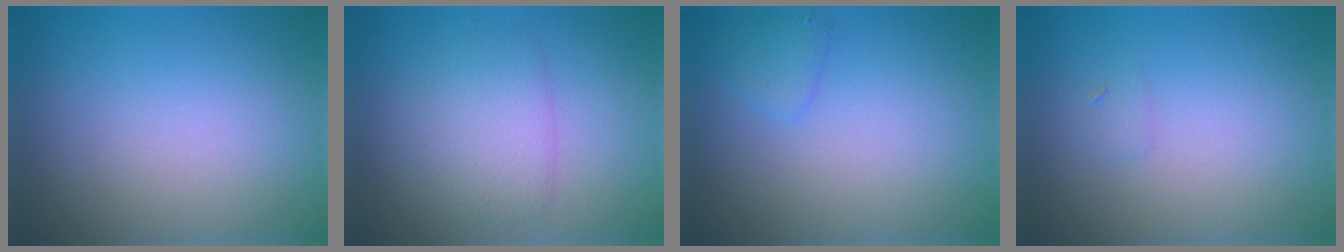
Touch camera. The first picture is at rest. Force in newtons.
{"total": 3.4, "press": 3.4, "slide": 0.1}
{"total": 1.2, "press": 1.2, "slide": 0.1}
{"total": 0.5, "press": 0.5, "slide": 0.1}